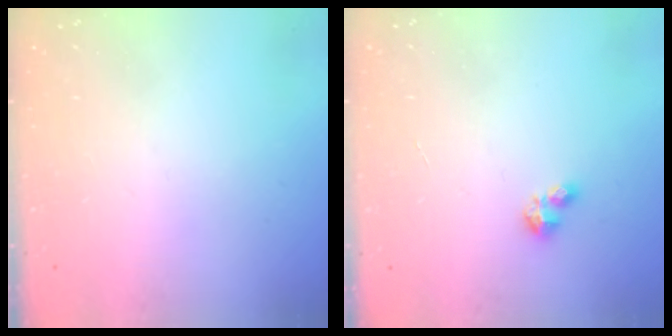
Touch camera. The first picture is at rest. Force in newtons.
{"total": 3.4, "press": 3.4, "slide": 0.4}